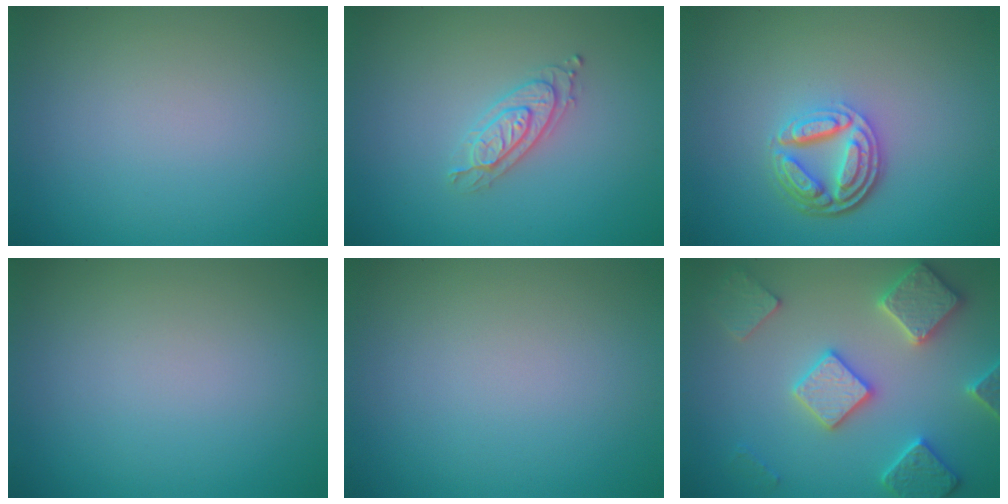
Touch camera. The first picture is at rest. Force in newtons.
{"total": 2.4, "press": 2.2, "slide": 0.9}
{"total": 4.6, "press": 3.6, "slide": 3.0}
{"total": 0.0}
{"total": 0.0}
{"total": 5.1, "press": 4.9, "slide": 1.2}